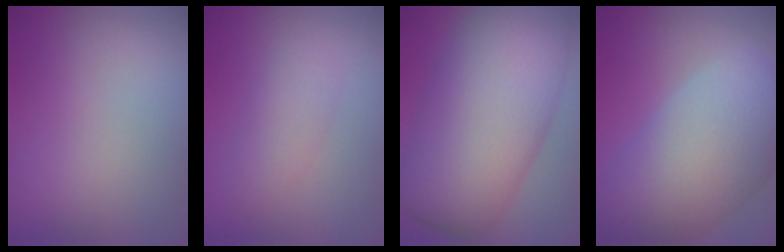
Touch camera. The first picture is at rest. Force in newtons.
{"total": 2.6, "press": 2.6, "slide": 0.1}
{"total": 11.6, "press": 11.6, "slide": 0.3}
{"total": 10.8, "press": 10.8, "slide": 0.7}